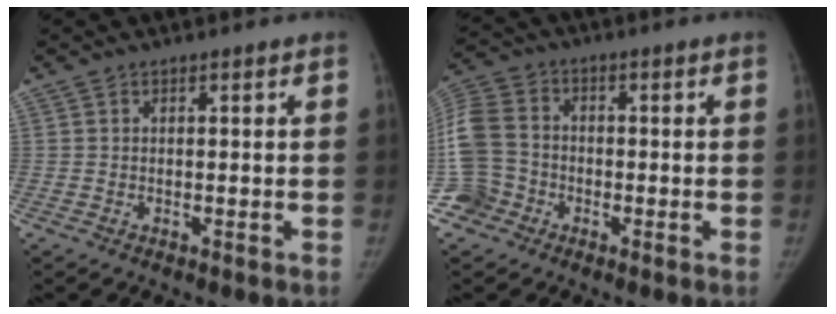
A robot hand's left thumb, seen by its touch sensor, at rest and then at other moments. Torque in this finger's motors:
{"motor_torque": [0.47, 0.73, 0.00, 0.17, 0.10]}